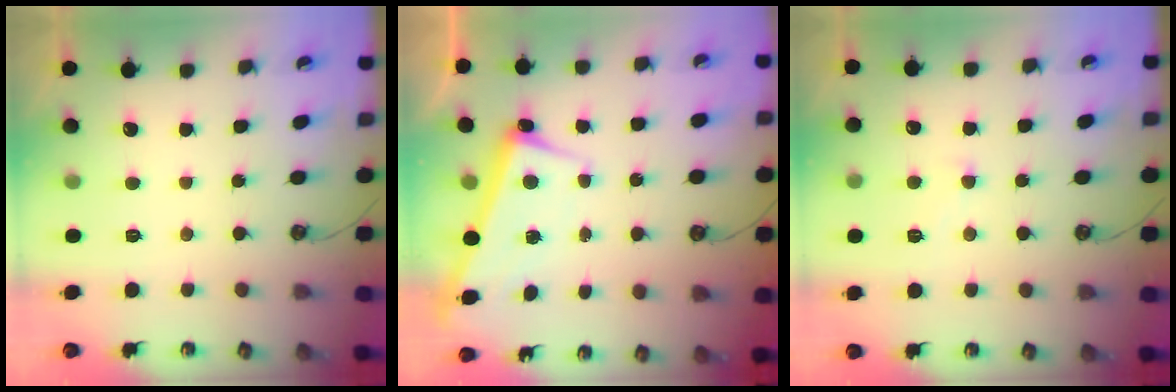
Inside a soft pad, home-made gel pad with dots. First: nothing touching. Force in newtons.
{"total": 2.7, "press": 2.6, "slide": 0.5}
{"total": 4.2, "press": 4.2, "slide": 0.5}